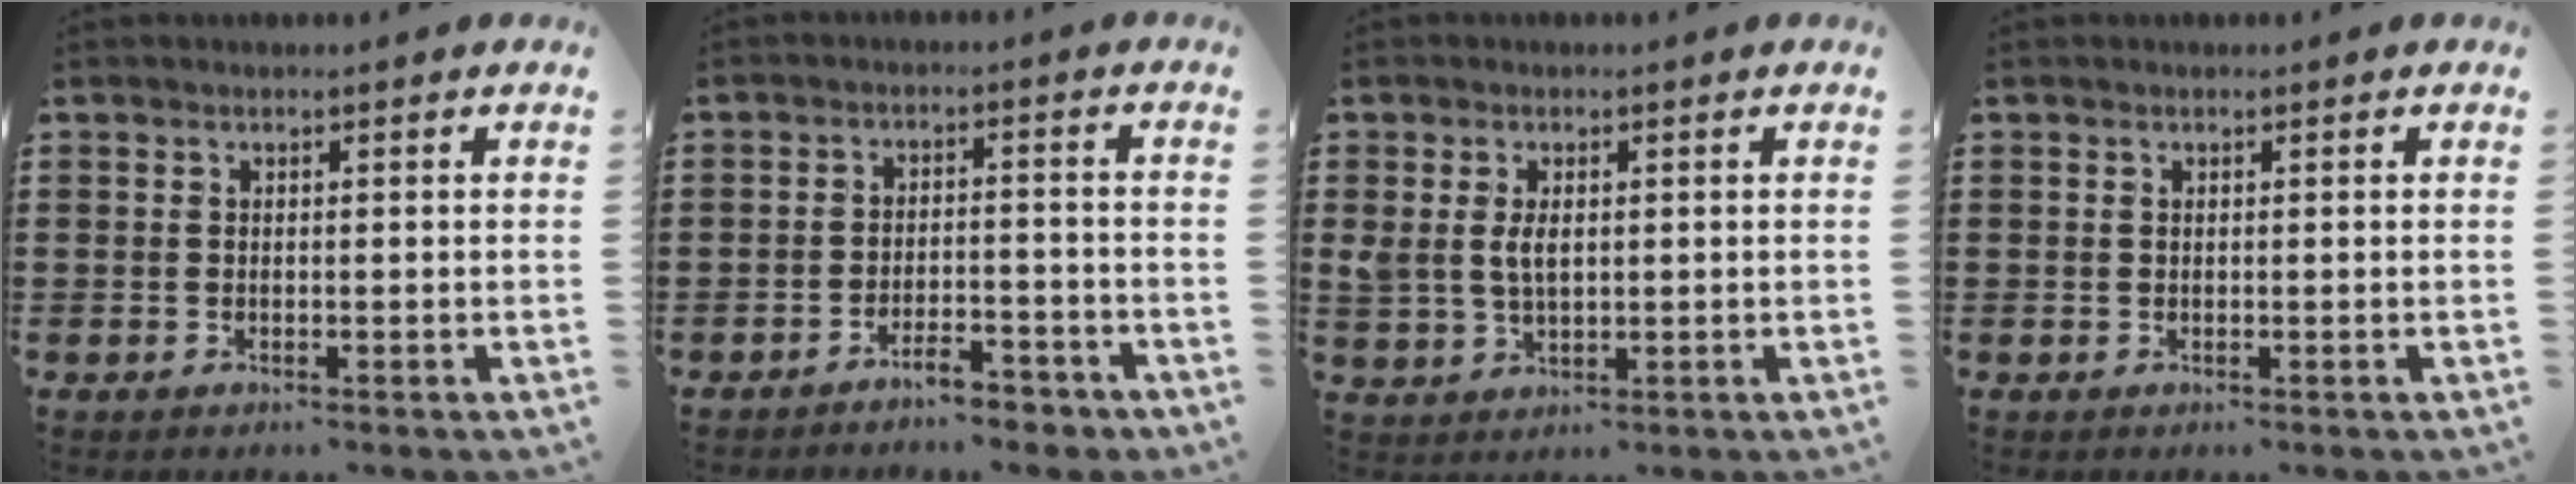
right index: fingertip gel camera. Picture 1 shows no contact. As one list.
[{"total": 4.5, "force": [-4.1, 0.9, 1.6], "torque": [-0.027, 0.007, -0.081]}, {"total": 4.0, "force": [0.8, 2.3, 3.2], "torque": [-0.074, 0.006, 0.010]}, {"total": 0.0}]